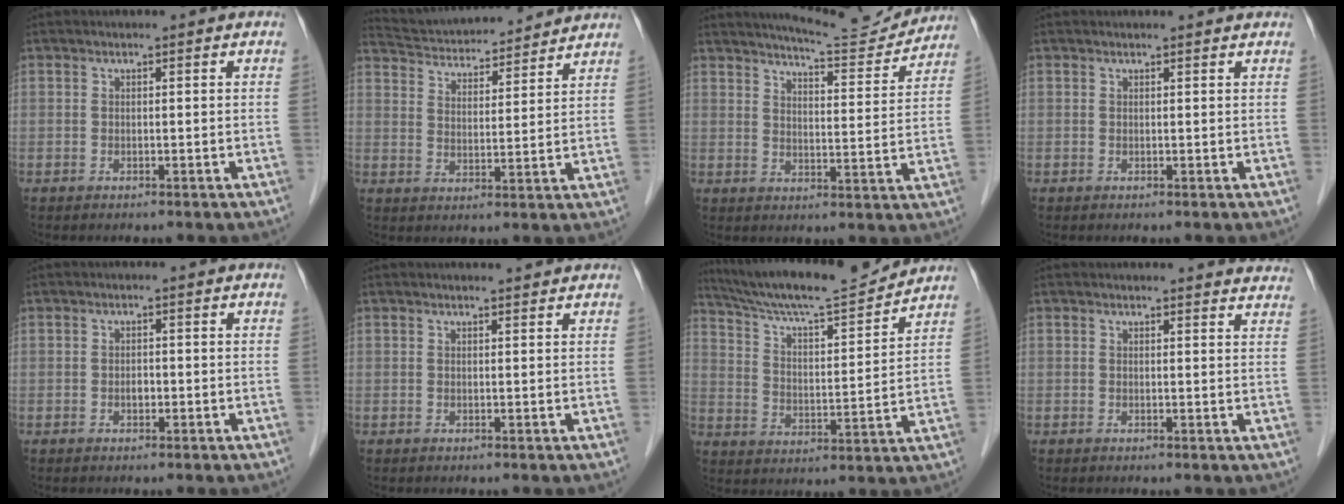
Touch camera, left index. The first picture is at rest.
{"total": 15.2, "force": [14.4, 2.3, 4.1], "torque": [-0.072, 0.027, 0.221]}
{"total": 11.4, "force": [11.1, 0.6, 2.4], "torque": [-0.036, -0.008, 0.148]}
{"total": 2.1, "force": [2.1, 0.3, 0.3], "torque": [-0.011, 0.007, 0.020]}
{"total": 1.1, "force": [-0.3, 0.7, 0.7], "torque": [-0.014, 0.002, -0.006]}
{"total": 2.0, "force": [2.0, 0.1, 0.4], "torque": [-0.010, 0.005, 0.026]}
{"total": 16.0, "force": [15.0, 0.6, 5.6], "torque": [-0.107, 0.002, 0.242]}
{"total": 7.6, "force": [7.5, 1.1, 0.8], "torque": [0.018, -0.013, 0.051]}